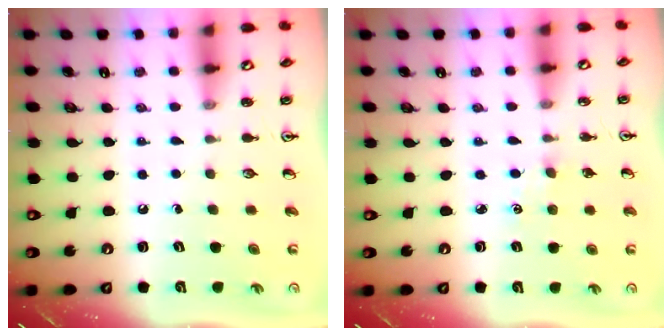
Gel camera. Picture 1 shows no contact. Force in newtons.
{"total": 0.6, "press": 0.6, "slide": 0.2}